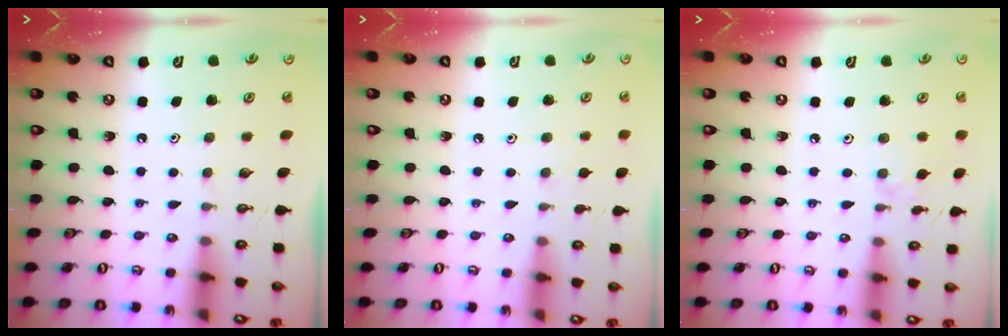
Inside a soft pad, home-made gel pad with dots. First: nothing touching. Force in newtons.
{"total": 3.3, "press": 3.3, "slide": 0.6}
{"total": 2.5, "press": 2.5, "slide": 0.5}